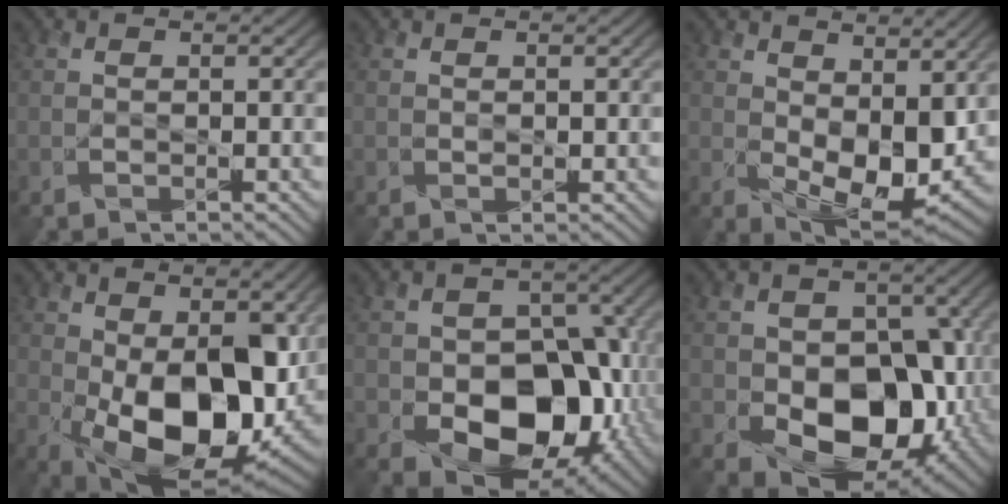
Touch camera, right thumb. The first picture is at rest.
{"total": 0.6, "force": [0.2, 0.4, 0.4], "torque": [-0.008, 0.000, 0.005]}
{"total": 10.1, "force": [0.8, 5.7, 8.3], "torque": [-0.155, -0.023, 0.023]}
{"total": 16.1, "force": [-1.5, 9.1, 13.2], "torque": [-0.218, -0.035, -0.013]}
{"total": 13.1, "force": [-3.6, 8.9, 8.9], "torque": [-0.123, -0.015, -0.058]}
{"total": 12.6, "force": [-2.9, 8.6, 8.7], "torque": [-0.120, -0.019, -0.044]}